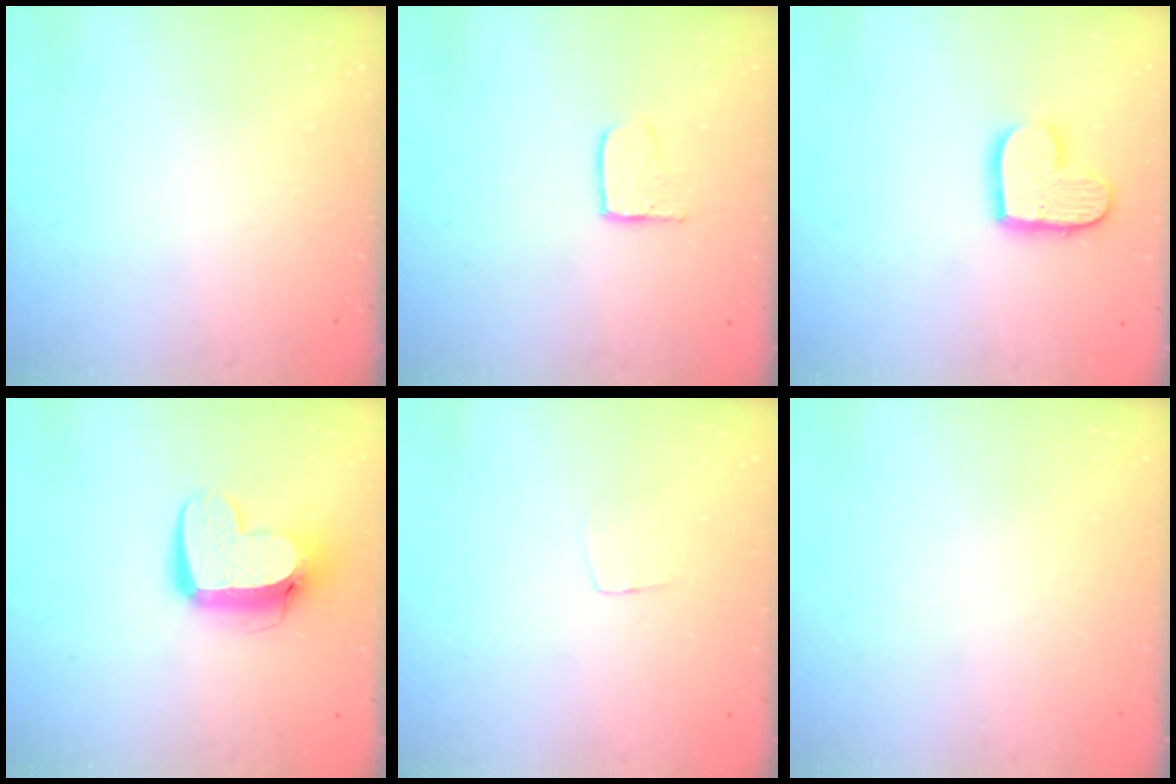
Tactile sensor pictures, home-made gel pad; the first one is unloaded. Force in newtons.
{"total": 3.9, "press": 3.9, "slide": 0.4}
{"total": 12.2, "press": 12.2, "slide": 0.8}
{"total": 12.4, "press": 12.3, "slide": 1.2}
{"total": 3.5, "press": 3.5, "slide": 0.2}
{"total": 0.0}